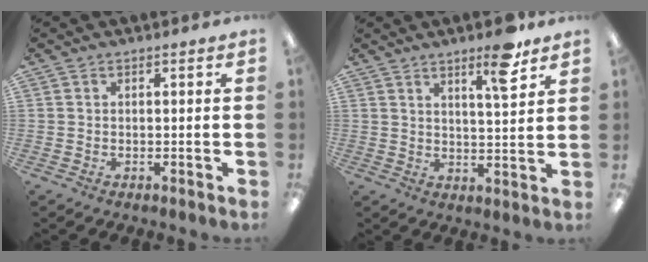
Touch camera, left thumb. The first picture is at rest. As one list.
[{"total": 8.8, "force": [6.0, 1.7, 6.3], "torque": [-0.081, -0.035, 0.091]}]